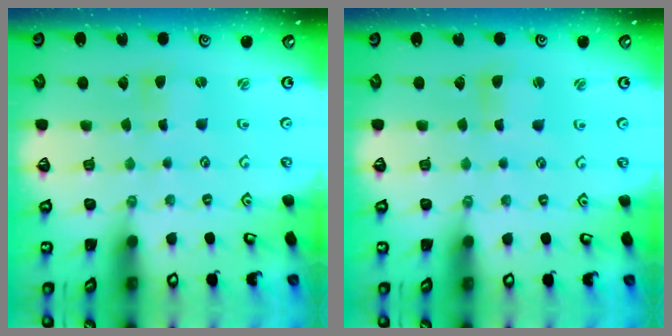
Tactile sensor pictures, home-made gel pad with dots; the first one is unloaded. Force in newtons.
{"total": 3.2, "press": 3.2, "slide": 0.4}